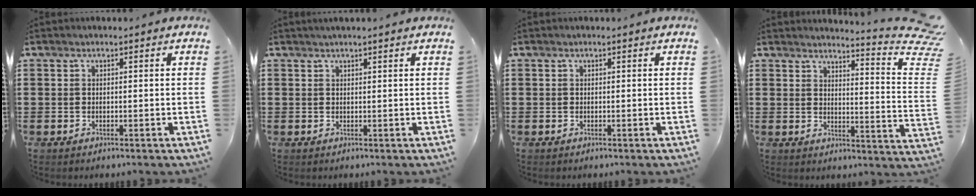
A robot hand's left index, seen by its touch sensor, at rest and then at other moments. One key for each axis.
{"total": 0.8, "fx": 0.7, "fy": 0.1, "fz": 0.4, "tx": -0.007, "ty": 0.001, "tz": 0.013}
{"total": 0.0}
{"total": 5.4, "fx": 4.6, "fy": -0.2, "fz": 2.8, "tx": -0.045, "ty": -0.053, "tz": 0.068}